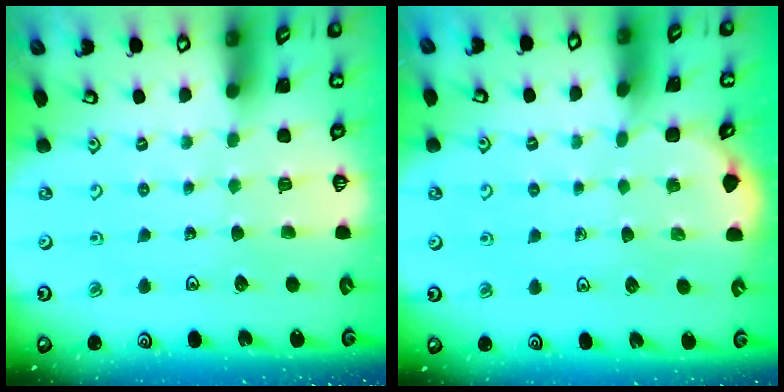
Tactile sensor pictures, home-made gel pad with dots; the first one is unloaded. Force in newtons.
{"total": 2.4, "press": 2.4, "slide": 0.1}